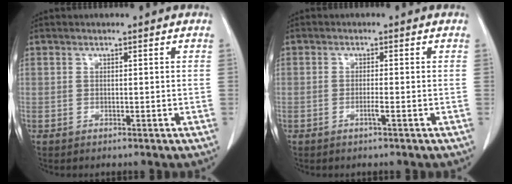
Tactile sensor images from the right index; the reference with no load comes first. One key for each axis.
{"total": 1.4, "fx": -0.6, "fy": -0.3, "fz": 1.2, "tx": -0.024, "ty": -0.002, "tz": -0.012}